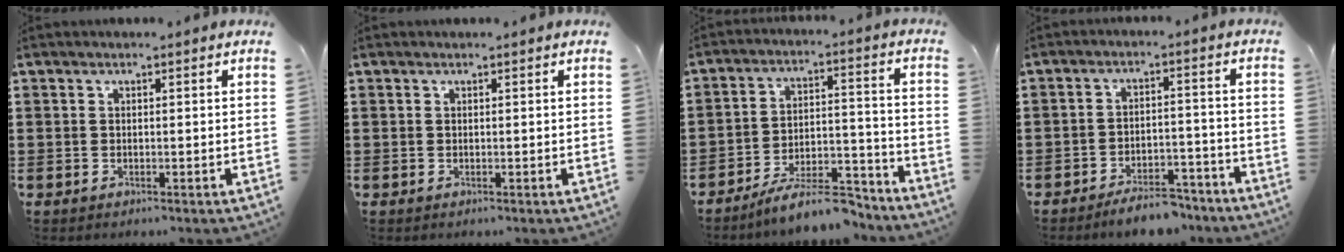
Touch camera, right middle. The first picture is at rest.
{"total": 0.0}
{"total": 9.9, "force": [-8.6, 1.8, 4.5], "torque": [-0.067, 0.027, -0.157]}
{"total": 5.3, "force": [-5.0, 0.9, 1.5], "torque": [-0.023, 0.006, -0.095]}